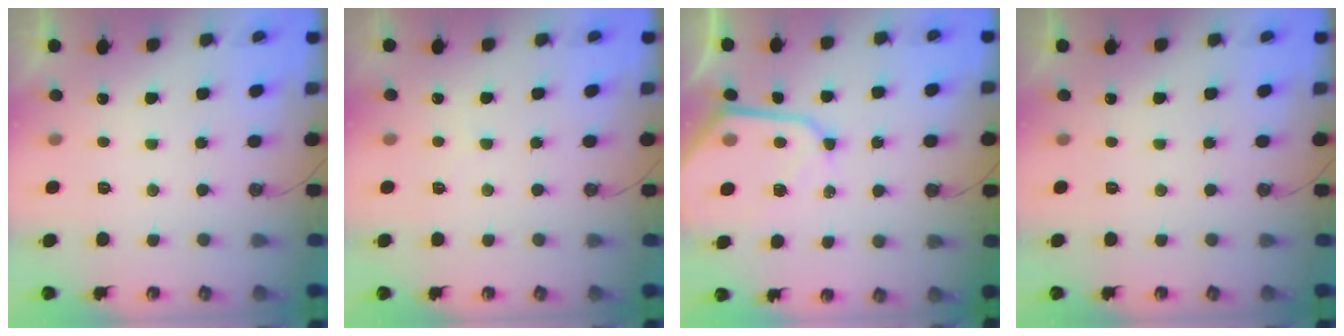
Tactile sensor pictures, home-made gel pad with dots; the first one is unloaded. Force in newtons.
{"total": 3.2, "press": 3.1, "slide": 0.6}
{"total": 11.6, "press": 11.6, "slide": 1.0}
{"total": 0.0}